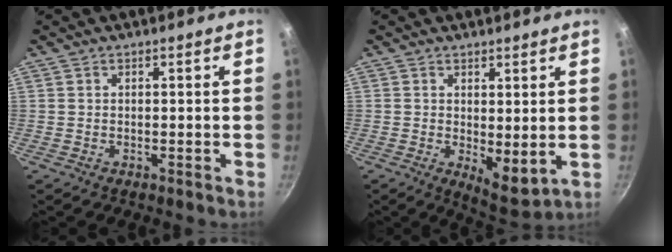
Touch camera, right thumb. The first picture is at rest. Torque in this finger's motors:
{"motor_torque": [-0.33, 0.18, -0.19, -0.32, -0.02]}